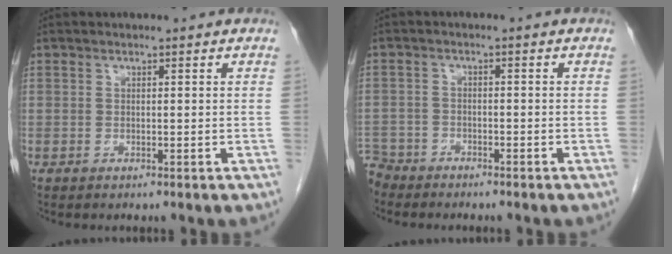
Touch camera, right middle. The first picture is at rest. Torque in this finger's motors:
{"motor_torque": [0.58, -0.68, 0.07, -0.06]}